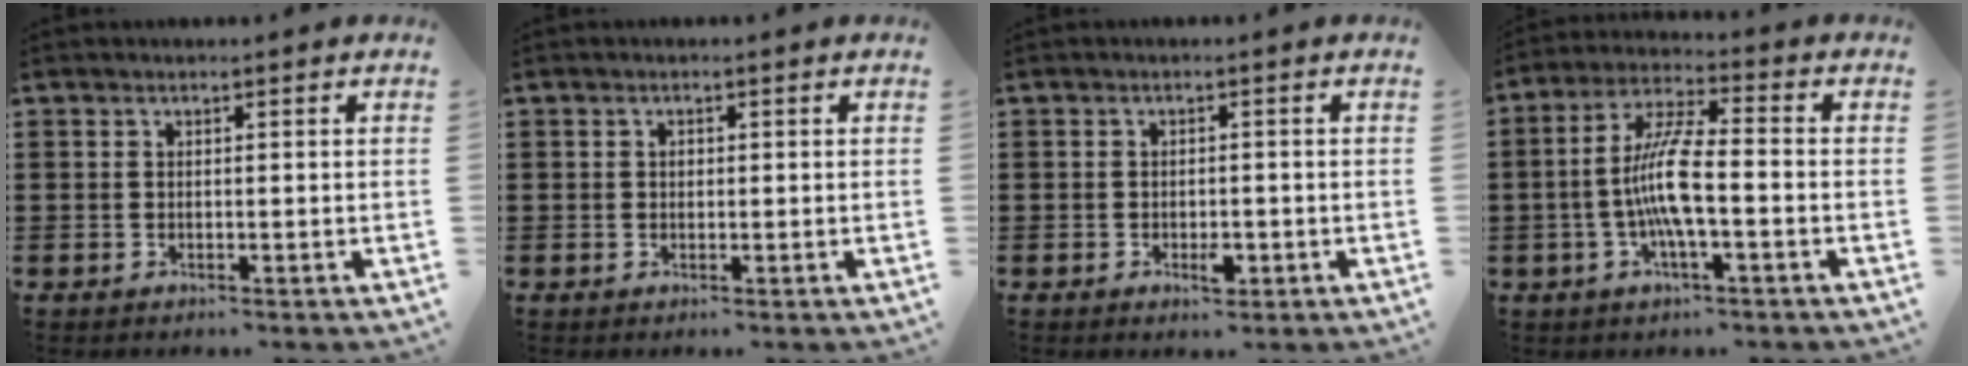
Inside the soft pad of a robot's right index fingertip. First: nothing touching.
{"total": 0.6, "force": [0.0, 0.5, 0.4], "torque": [-0.009, 0.001, 0.001]}
{"total": 2.4, "force": [-1.0, 1.3, 1.8], "torque": [-0.032, 0.002, -0.016]}
{"total": 9.0, "force": [-1.6, 1.8, 8.7], "torque": [-0.183, -0.009, -0.037]}